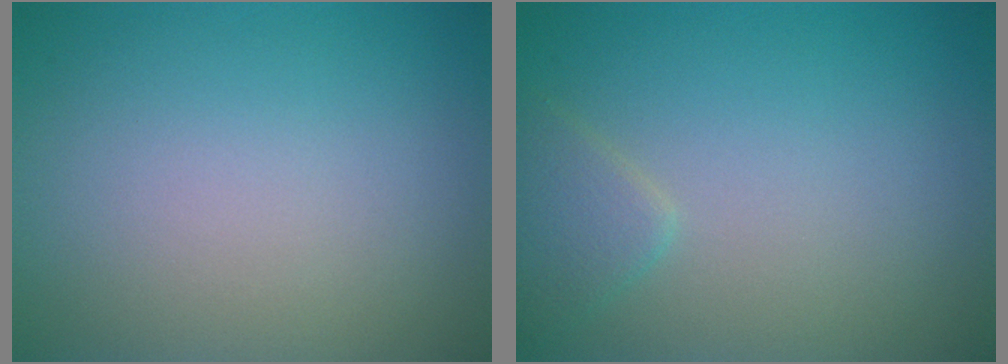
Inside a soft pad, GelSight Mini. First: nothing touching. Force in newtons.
{"total": 1.8, "press": 1.8, "slide": 0.1}